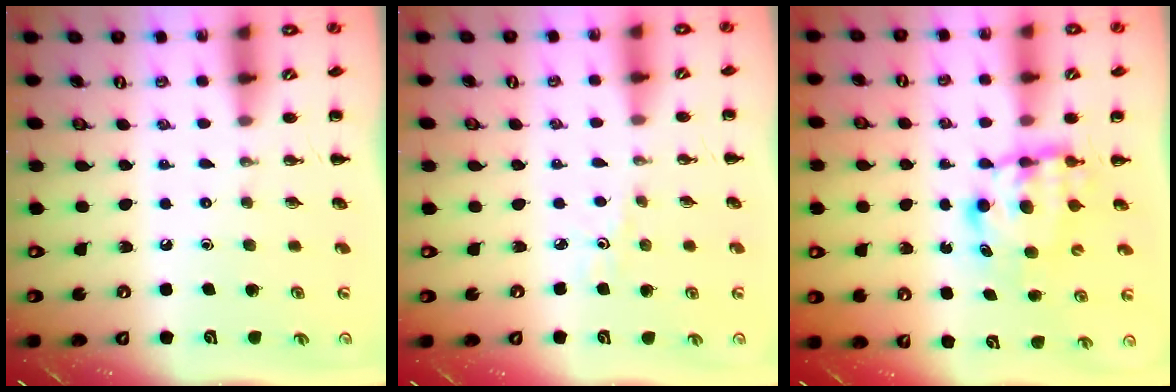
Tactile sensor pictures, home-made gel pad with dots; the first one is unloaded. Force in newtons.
{"total": 2.2, "press": 2.1, "slide": 0.7}
{"total": 5.6, "press": 5.6, "slide": 0.5}